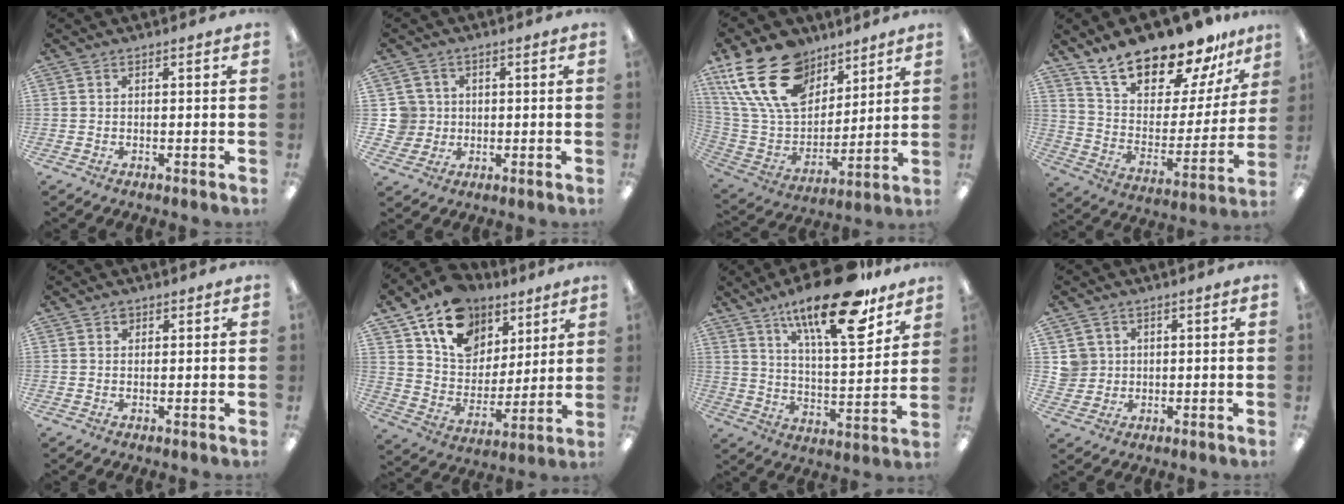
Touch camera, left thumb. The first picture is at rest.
{"total": 6.1, "force": [0.8, 6.0, 0.9], "torque": [-0.042, 0.007, 0.016]}
{"total": 23.0, "force": [12.6, 14.5, 12.7], "torque": [-0.261, -0.058, 0.233]}
{"total": 20.0, "force": [17.3, 6.7, 7.5], "torque": [-0.135, -0.128, 0.304]}
{"total": 1.4, "force": [0.9, 0.9, 0.5], "torque": [-0.003, -0.002, 0.015]}
{"total": 16.4, "force": [10.5, 11.0, 6.1], "torque": [-0.110, -0.056, 0.198]}
{"total": 22.6, "force": [15.4, 6.7, 15.1], "torque": [-0.239, -0.092, 0.248]}
{"total": 4.3, "force": [1.2, 4.1, 0.3], "torque": [-0.012, 0.006, 0.022]}